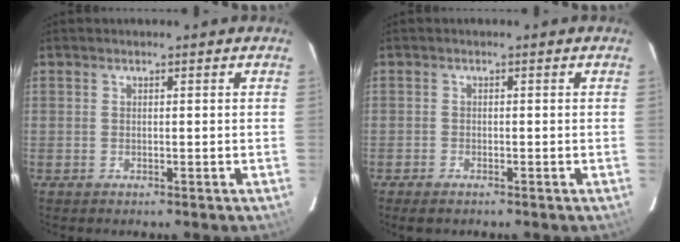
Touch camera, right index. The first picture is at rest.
{"total": 1.9, "force": [-1.5, 0.7, 0.8], "torque": [-0.023, -0.004, -0.031]}